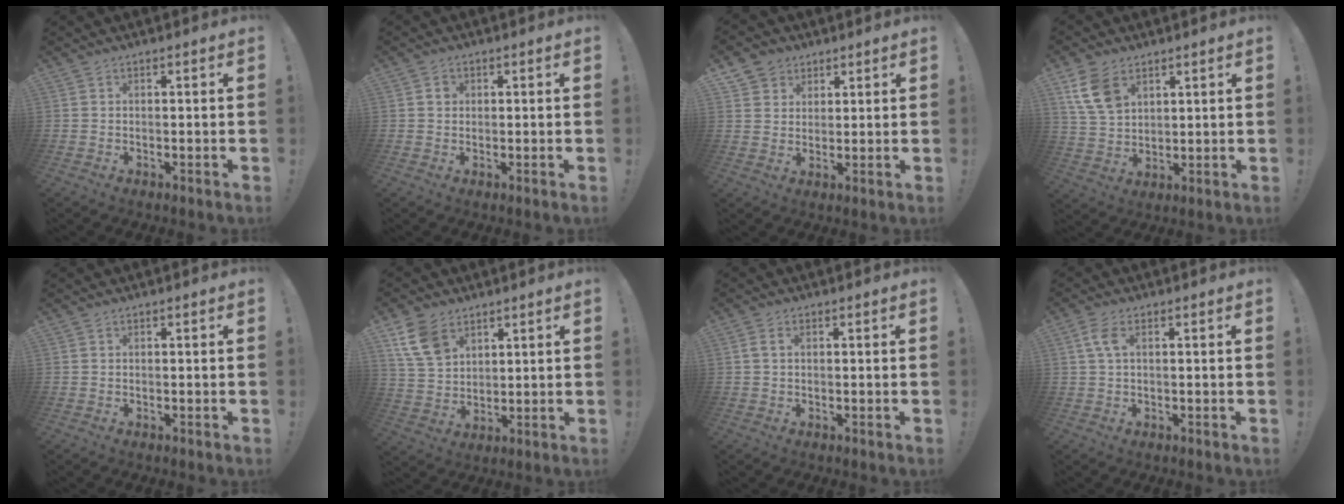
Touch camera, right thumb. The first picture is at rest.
{"total": 1.8, "force": [0.3, 1.7, 0.6], "torque": [0.004, -0.002, 0.003]}
{"total": 5.2, "force": [2.8, 4.4, 0.4], "torque": [-0.004, -0.019, 0.055]}
{"total": 10.6, "force": [5.5, 7.1, 5.7], "torque": [-0.111, -0.014, 0.111]}
{"total": 0.0}
{"total": 11.0, "force": [6.4, 7.2, 5.3], "torque": [-0.101, -0.019, 0.130]}
{"total": 2.0, "force": [0.6, 1.3, 1.5], "torque": [-0.034, 0.006, 0.013]}
{"total": 4.3, "force": [1.0, 1.8, 3.8], "torque": [-0.085, 0.004, 0.018]}